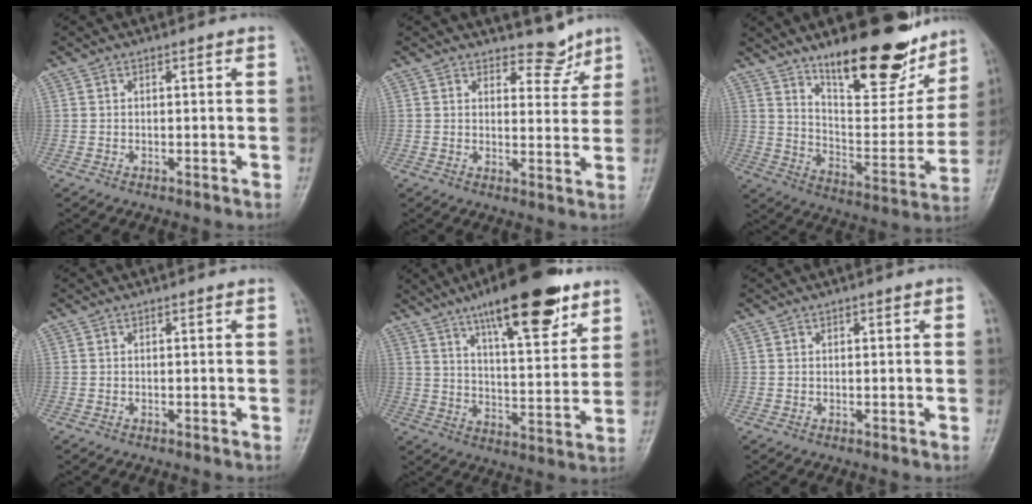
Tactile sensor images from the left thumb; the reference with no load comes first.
{"total": 4.8, "force": [4.2, 2.2, 1.0], "torque": [0.012, -0.036, 0.060]}
{"total": 23.0, "force": [15.8, 8.4, 14.4], "torque": [-0.156, -0.090, 0.246]}
{"total": 0.0}
{"total": 19.3, "force": [12.2, 5.7, 13.9], "torque": [-0.179, -0.052, 0.194]}
{"total": 1.3, "force": [0.5, 0.5, 1.0], "torque": [-0.012, 0.002, 0.007]}